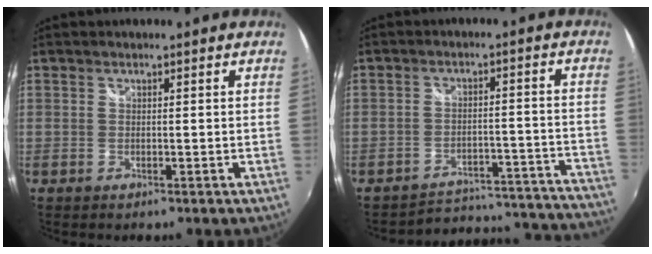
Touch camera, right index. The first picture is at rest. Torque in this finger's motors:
{"motor_torque": [-0.50, -0.17, -0.88, -0.15]}